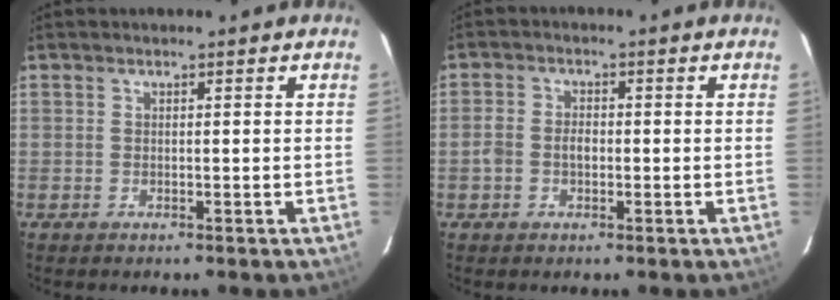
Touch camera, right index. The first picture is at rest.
{"total": 3.4, "force": [-1.0, 2.3, 2.2], "torque": [-0.043, 0.006, -0.020]}